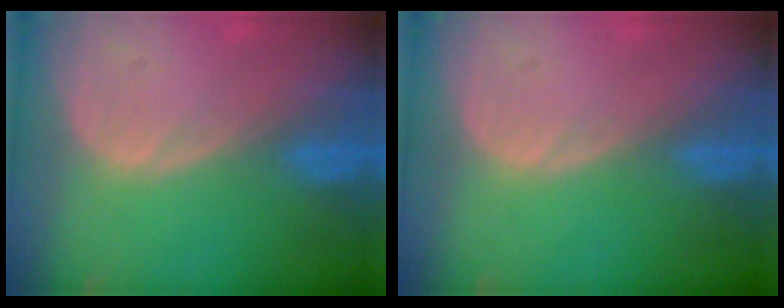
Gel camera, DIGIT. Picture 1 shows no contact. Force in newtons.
{"total": 0.0}